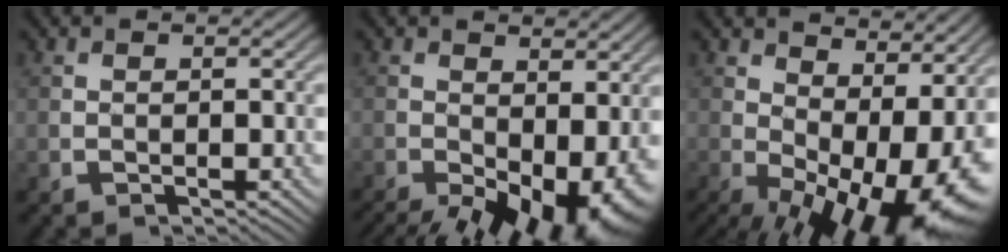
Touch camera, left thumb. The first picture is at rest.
{"total": 13.3, "force": [-5.9, 6.3, 10.1], "torque": [-0.168, -0.048, -0.067]}
{"total": 14.7, "force": [-0.3, 7.1, 12.9], "torque": [-0.199, -0.013, 0.022]}